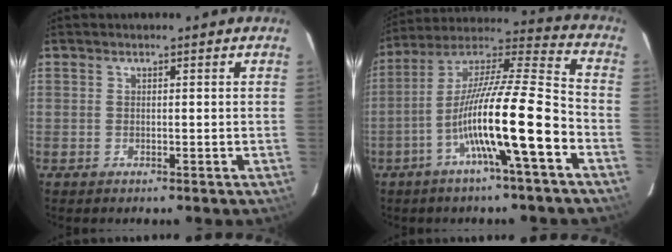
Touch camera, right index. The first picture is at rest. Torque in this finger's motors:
{"motor_torque": [1.55, -0.59, 1.05, 0.21]}